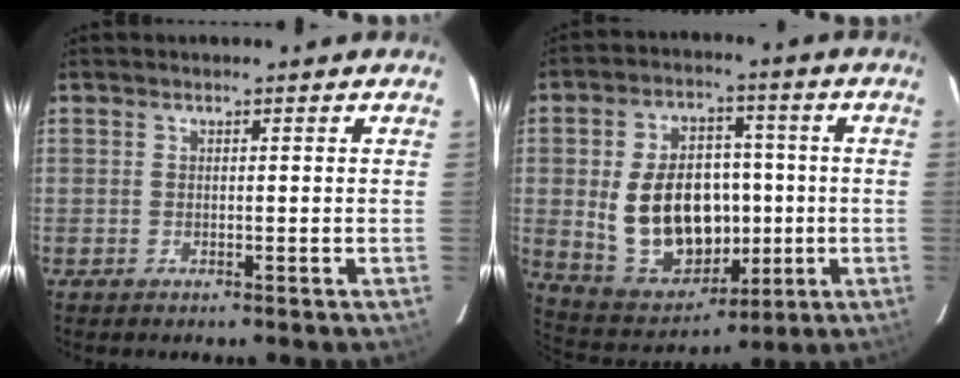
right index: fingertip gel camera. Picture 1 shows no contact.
{"total": 18.3, "force": [-0.7, 13.0, 12.8], "torque": [-0.264, 0.014, 0.018]}